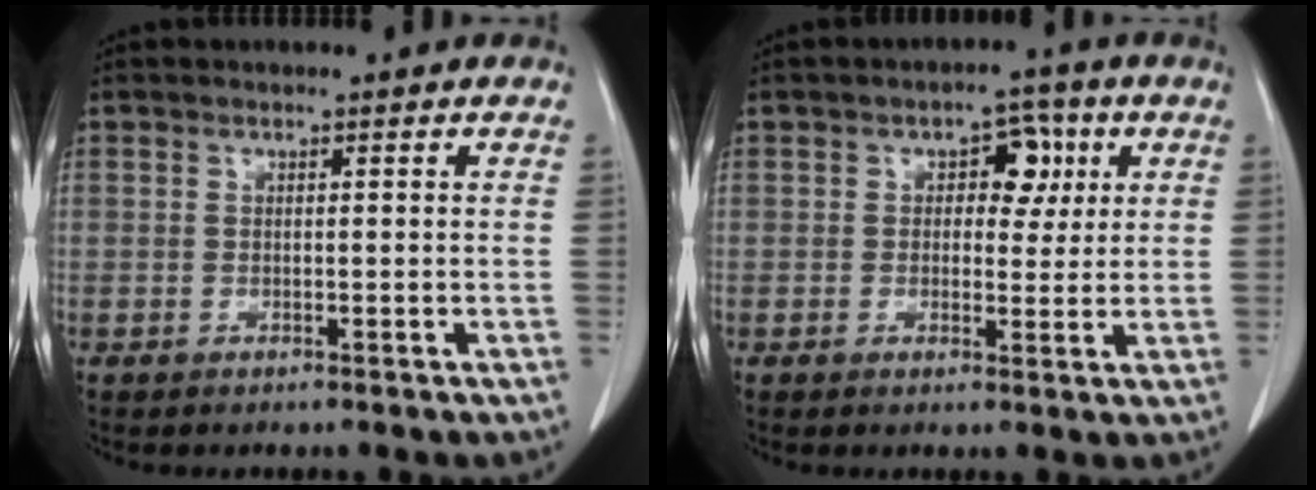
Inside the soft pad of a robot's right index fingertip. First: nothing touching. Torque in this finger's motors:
{"motor_torque": [0.12, 0.26, 0.05, 0.02]}